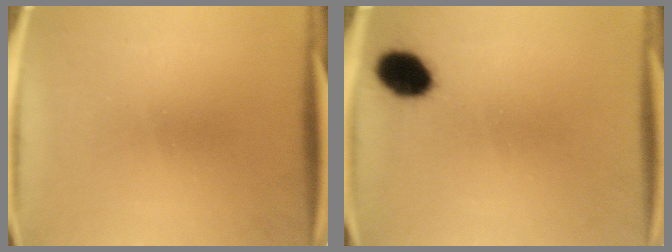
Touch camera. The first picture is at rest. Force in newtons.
{"total": 7.5}